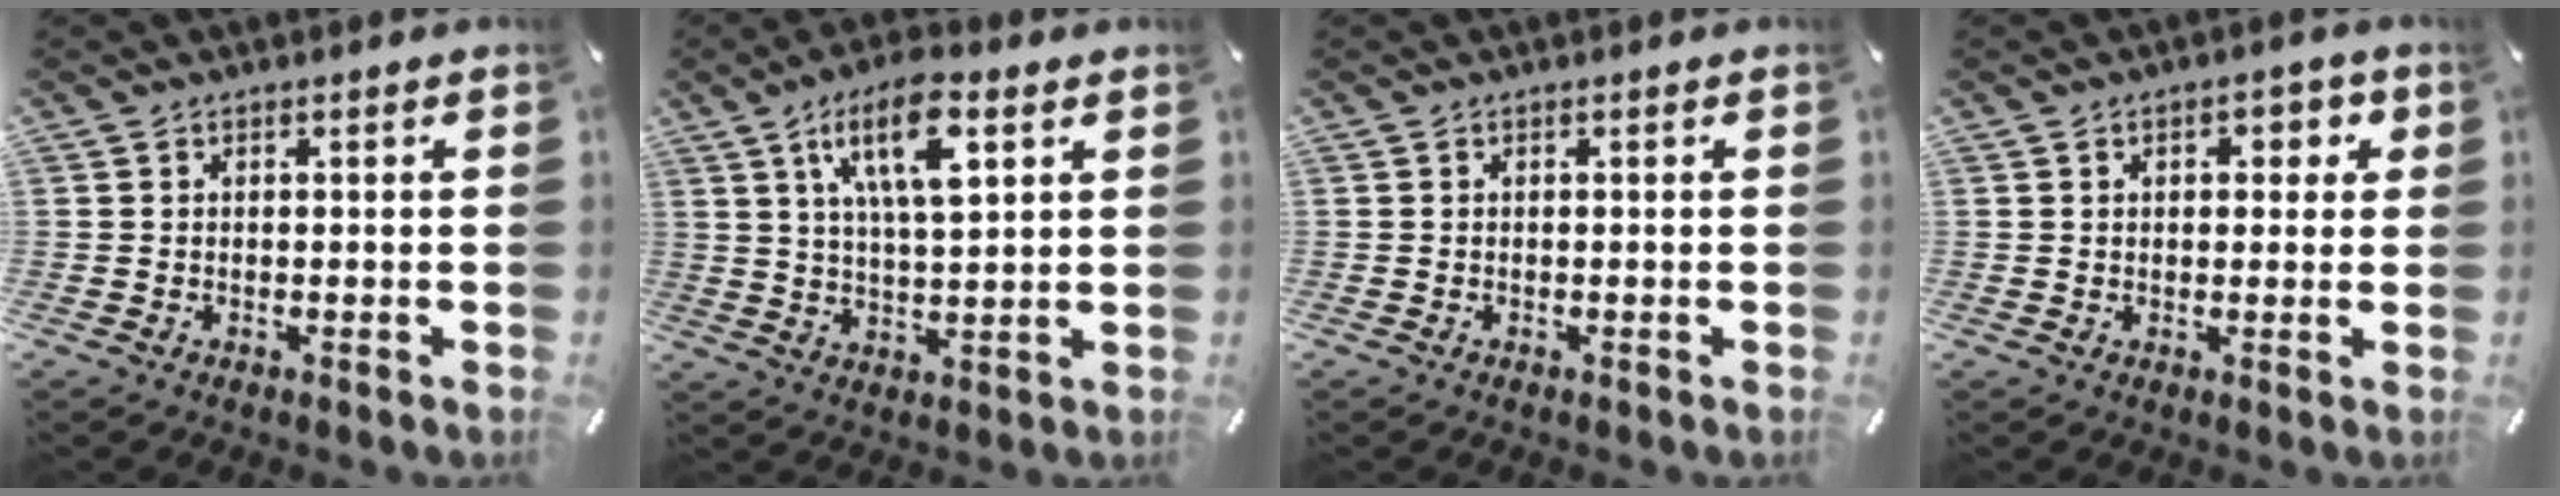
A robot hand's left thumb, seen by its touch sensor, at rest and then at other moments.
{"total": 12.2, "force": [5.8, 4.3, 9.8], "torque": [-0.177, -0.002, 0.100]}
{"total": 0.0}
{"total": 4.3, "force": [1.0, 2.6, 3.2], "torque": [-0.037, -0.002, 0.006]}